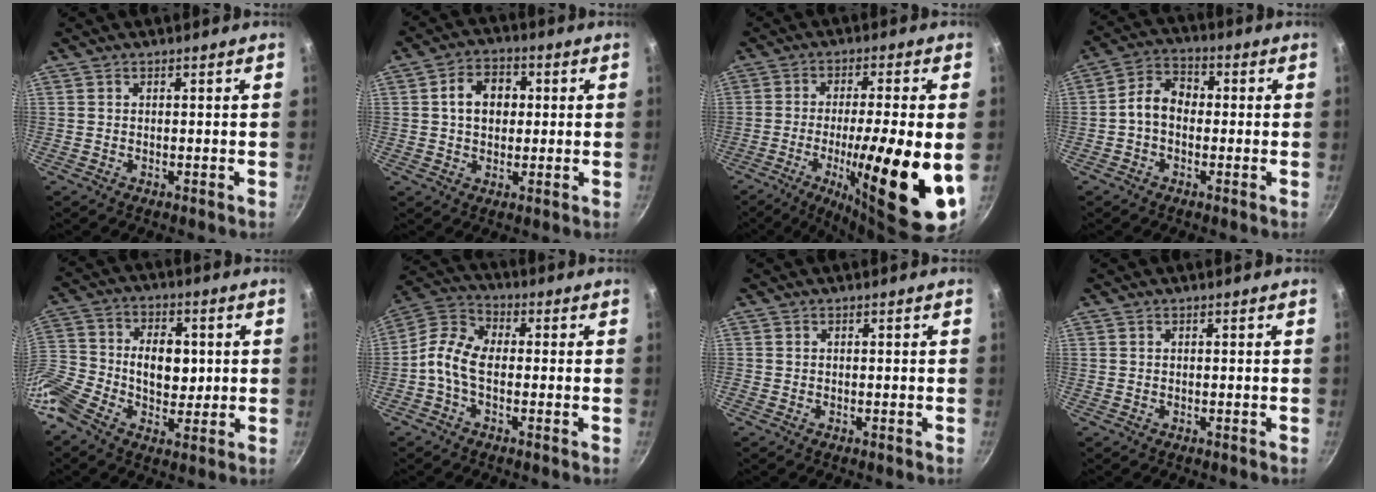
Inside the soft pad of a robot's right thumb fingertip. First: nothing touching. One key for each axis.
{"total": 7.9, "fx": 1.1, "fy": 6.0, "fz": 5.1, "tx": -0.056, "ty": 0.012, "tz": 0.009}
{"total": 20.5, "fx": -4.7, "fy": 4.1, "fz": 19.5, "tx": -0.290, "ty": 0.003, "tz": -0.068}
{"total": 6.9, "fx": -0.6, "fy": 5.1, "fz": 4.6, "tx": -0.062, "ty": 0.027, "tz": -0.028}
{"total": 13.6, "fx": -2.2, "fy": 9.3, "fz": 9.7, "tx": -0.174, "ty": 0.031, "tz": -0.056}
{"total": 8.3, "fx": -1.4, "fy": 5.3, "fz": 6.3, "tx": -0.120, "ty": 0.031, "tz": -0.047}
{"total": 0.0}
{"total": 0.0}